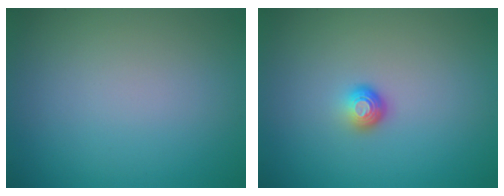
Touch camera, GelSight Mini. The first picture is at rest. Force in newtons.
{"total": 1.5, "press": 1.0, "slide": 1.1}